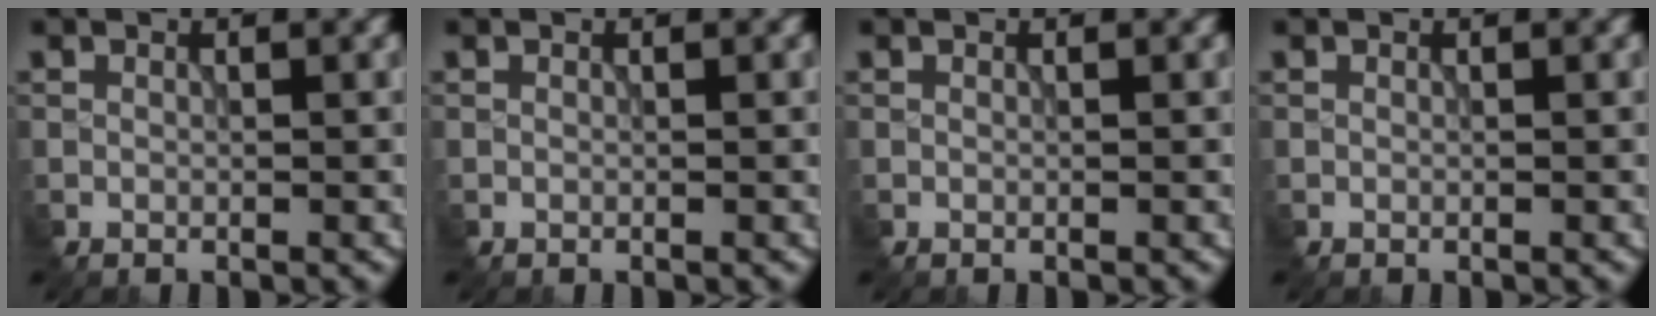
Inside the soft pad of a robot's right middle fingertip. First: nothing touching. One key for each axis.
{"total": 0.0}
{"total": 0.0}
{"total": 0.0}